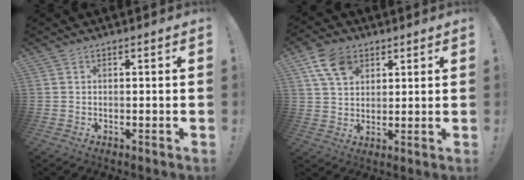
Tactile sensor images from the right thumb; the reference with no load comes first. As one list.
[{"total": 10.0, "force": [4.9, 6.8, 5.4], "torque": [-0.096, -0.005, 0.097]}]